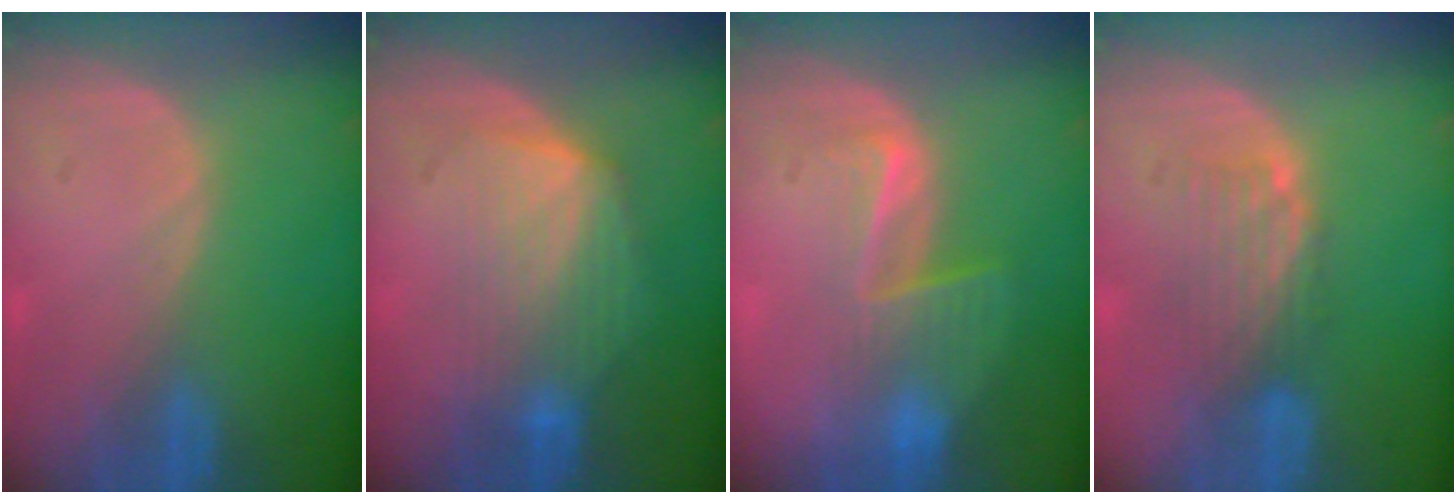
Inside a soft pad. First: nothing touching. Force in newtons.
{"total": 7.0, "press": 7.0, "slide": 0.7}
{"total": 6.5, "press": 5.6, "slide": 3.4}
{"total": 5.1, "press": 4.4, "slide": 2.6}